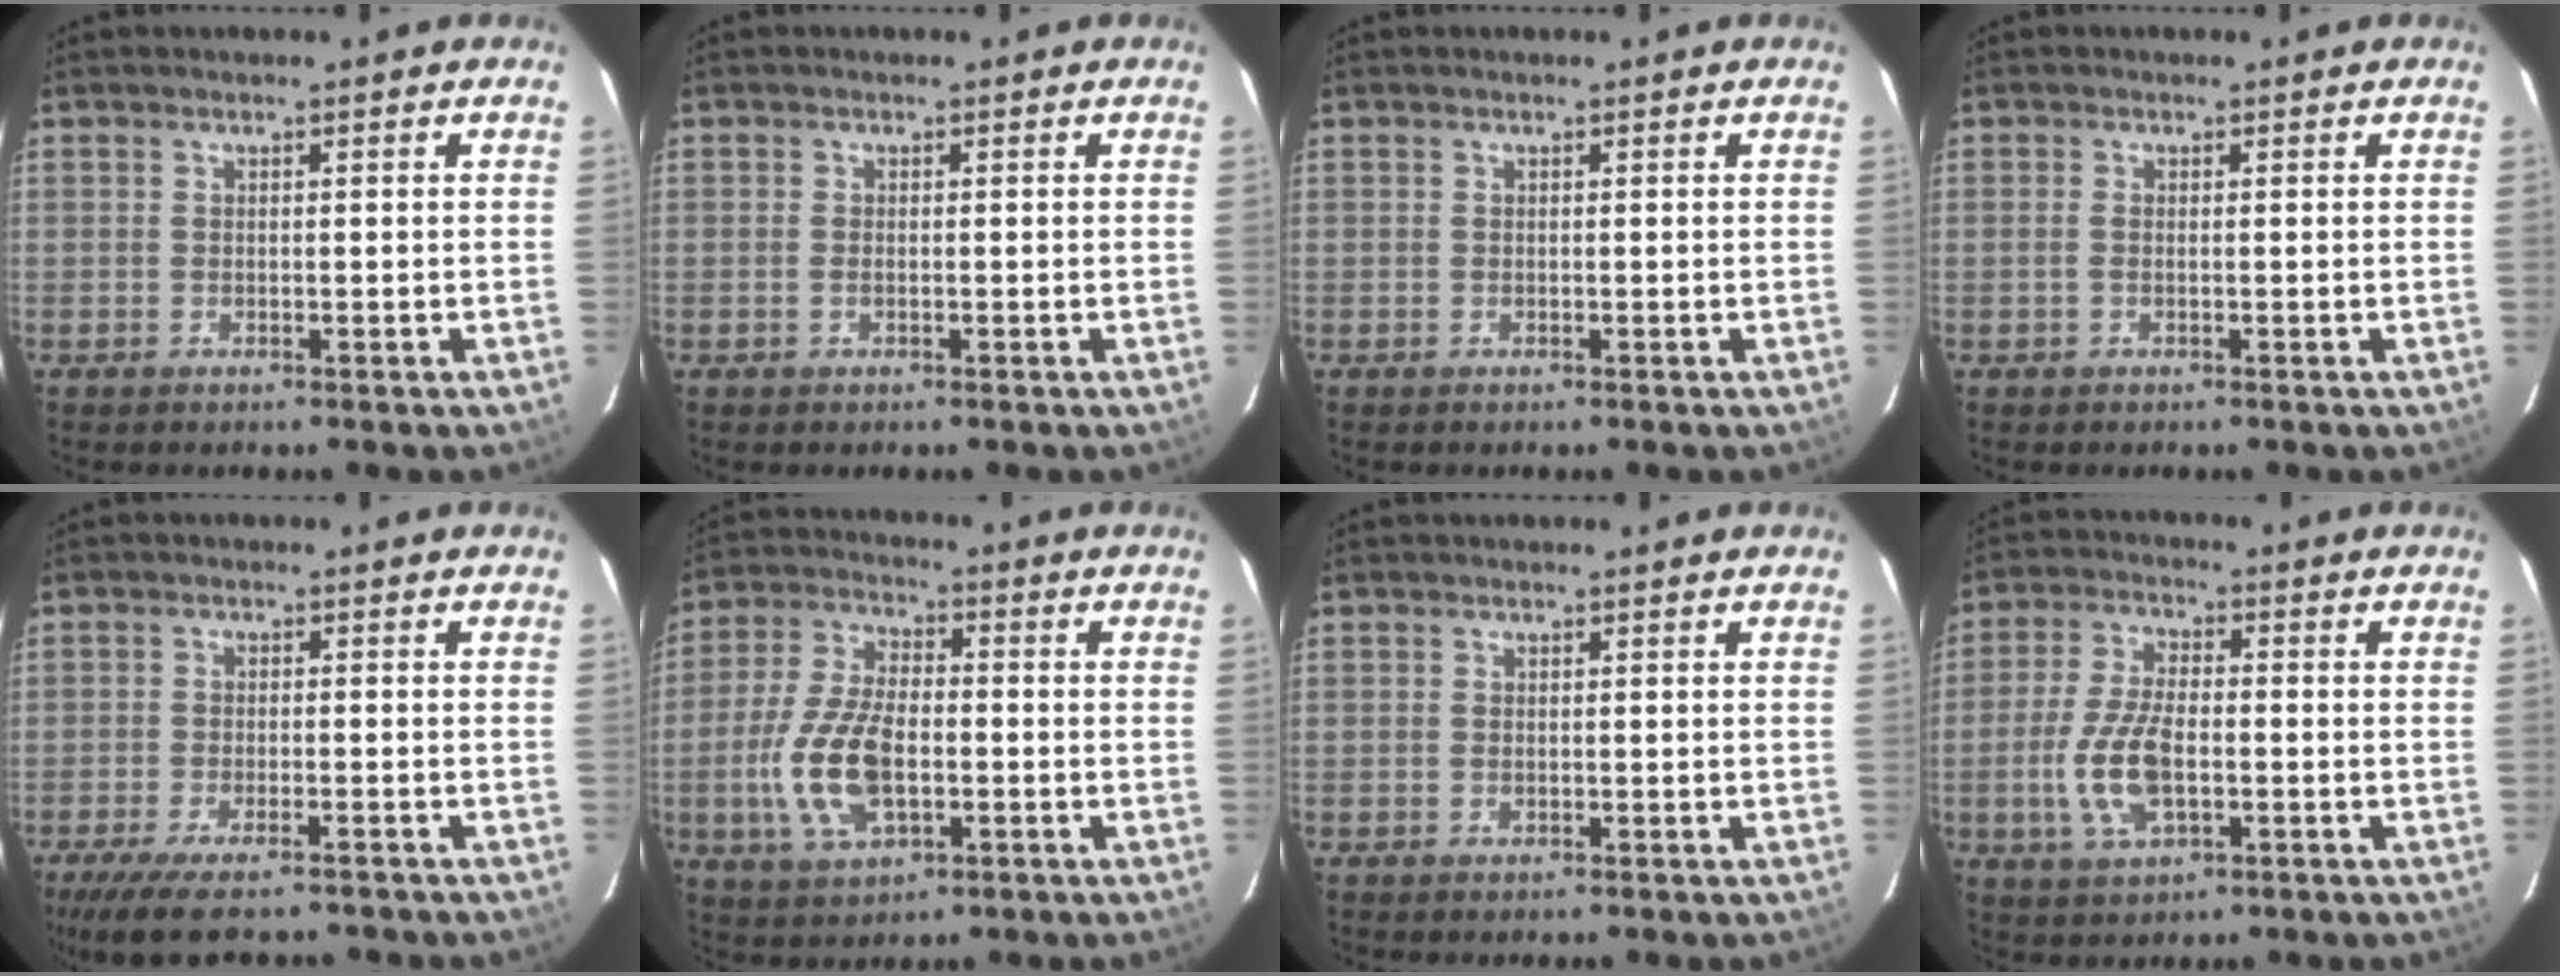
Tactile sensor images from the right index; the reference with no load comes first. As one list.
[{"total": 0.9, "force": [-0.2, 0.4, 0.8], "torque": [-0.019, 0.000, -0.006]}, {"total": 0.0}, {"total": 0.9, "force": [-0.1, 0.1, 0.9], "torque": [-0.020, 0.001, -0.005]}, {"total": 11.4, "force": [-9.2, 3.0, 6.0], "torque": [-0.137, -0.032, -0.152]}, {"total": 13.5, "force": [-3.0, 6.7, 11.3], "torque": [-0.243, 0.002, -0.053]}, {"total": 0.6, "force": [-0.1, 0.4, 0.5], "torque": [-0.010, 0.000, -0.002]}, {"total": 10.5, "force": [-2.4, 4.8, 9.0], "torque": [-0.193, -0.001, -0.042]}]